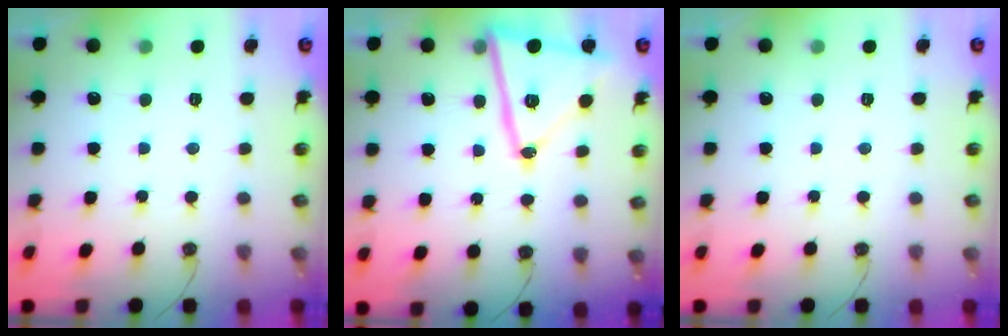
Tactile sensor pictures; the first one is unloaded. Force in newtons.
{"total": 18.7, "press": 18.6, "slide": 1.3}
{"total": 0.0}